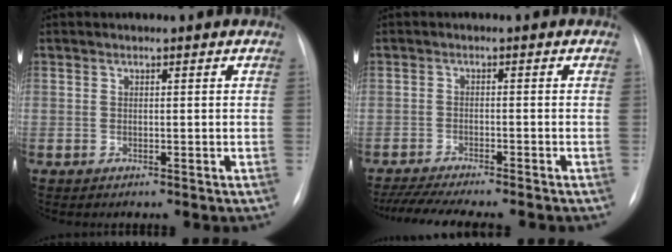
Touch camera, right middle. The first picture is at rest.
{"total": 11.2, "force": [-9.8, 0.8, 5.4], "torque": [-0.075, -0.009, -0.146]}